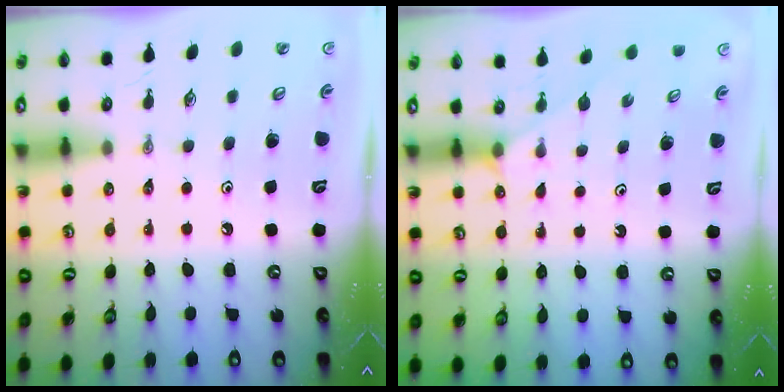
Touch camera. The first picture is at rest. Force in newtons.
{"total": 2.2, "press": 2.2, "slide": 0.4}